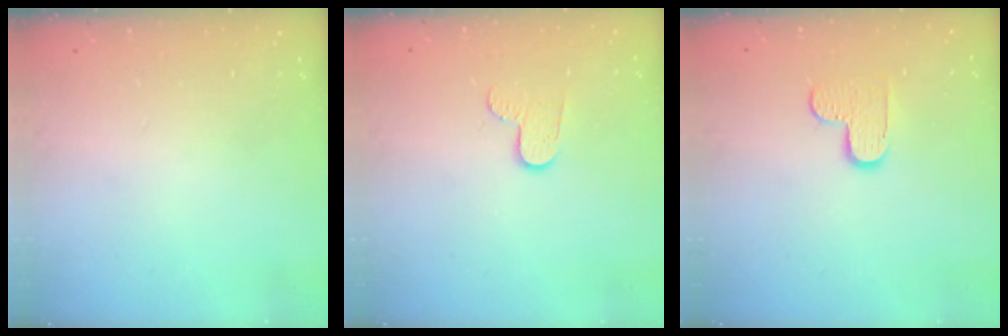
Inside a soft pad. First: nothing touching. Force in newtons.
{"total": 6.1, "press": 6.0, "slide": 0.6}
{"total": 6.8, "press": 6.8, "slide": 0.2}